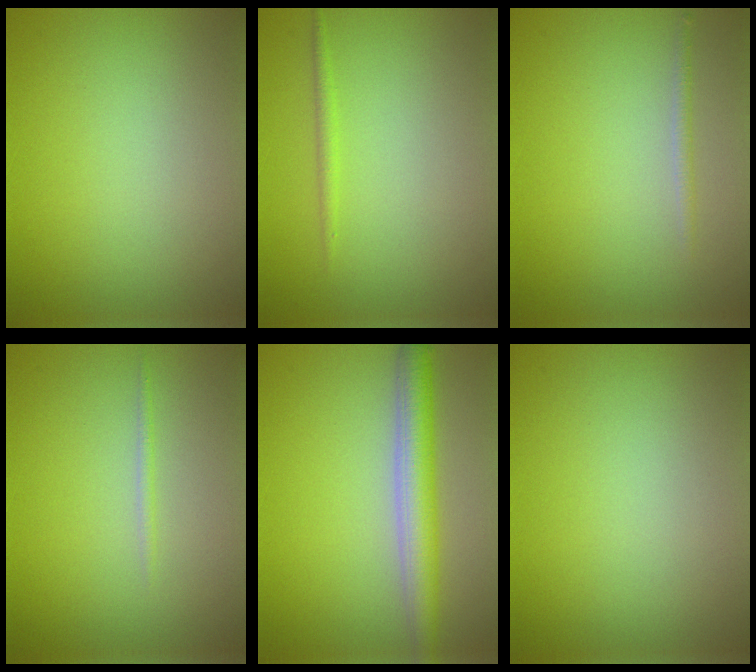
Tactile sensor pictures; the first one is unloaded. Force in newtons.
{"total": 0.8, "press": 0.8, "slide": 0.1}
{"total": 0.8, "press": 0.8, "slide": 0.0}
{"total": 0.7, "press": 0.7, "slide": 0.1}
{"total": 4.4, "press": 4.4, "slide": 0.2}
{"total": 0.0}